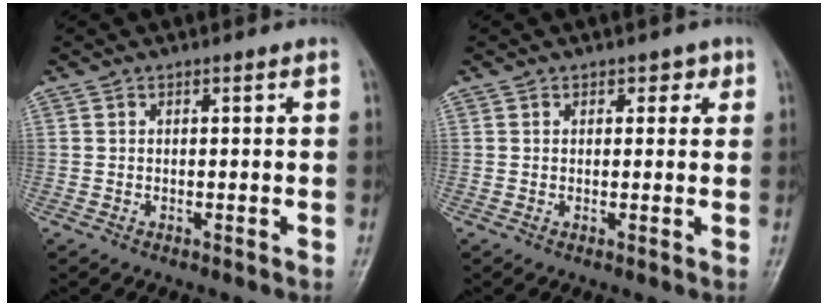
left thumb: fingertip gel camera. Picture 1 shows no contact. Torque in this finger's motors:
{"motor_torque": [-0.20, 0.05, 0.00, -0.01, 0.05]}